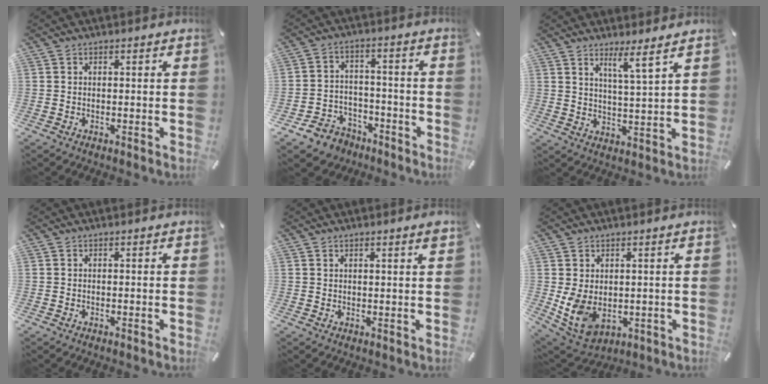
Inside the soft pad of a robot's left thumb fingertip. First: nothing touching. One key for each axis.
{"total": 7.0, "fx": -4.7, "fy": 5.1, "fz": 1.0, "tx": -0.015, "ty": 0.036, "tz": -0.087}
{"total": 6.3, "fx": 5.1, "fy": -0.6, "fz": 3.6, "tx": -0.069, "ty": -0.033, "tz": 0.084}
{"total": 0.0}
{"total": 1.6, "fx": 1.1, "fy": 0.0, "fz": 1.1, "tx": -0.024, "ty": -0.001, "tz": 0.020}
{"total": 8.0, "fx": 0.3, "fy": 6.5, "fz": 4.7, "tx": -0.115, "ty": -0.009, "tz": 0.011}